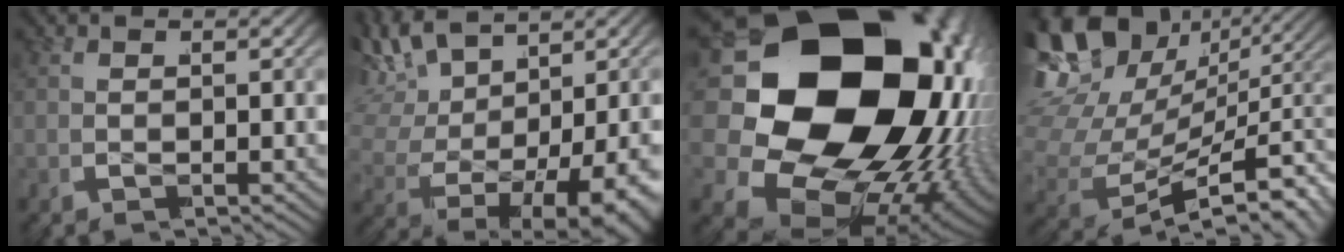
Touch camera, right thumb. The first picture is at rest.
{"total": 10.7, "force": [-0.1, 7.0, 8.1], "torque": [-0.173, -0.023, 0.014]}
{"total": 35.5, "force": [0.6, 24.3, 25.9], "torque": [-0.437, -0.051, 0.018]}
{"total": 15.0, "force": [0.6, 11.1, 10.1], "torque": [-0.217, -0.009, 0.010]}